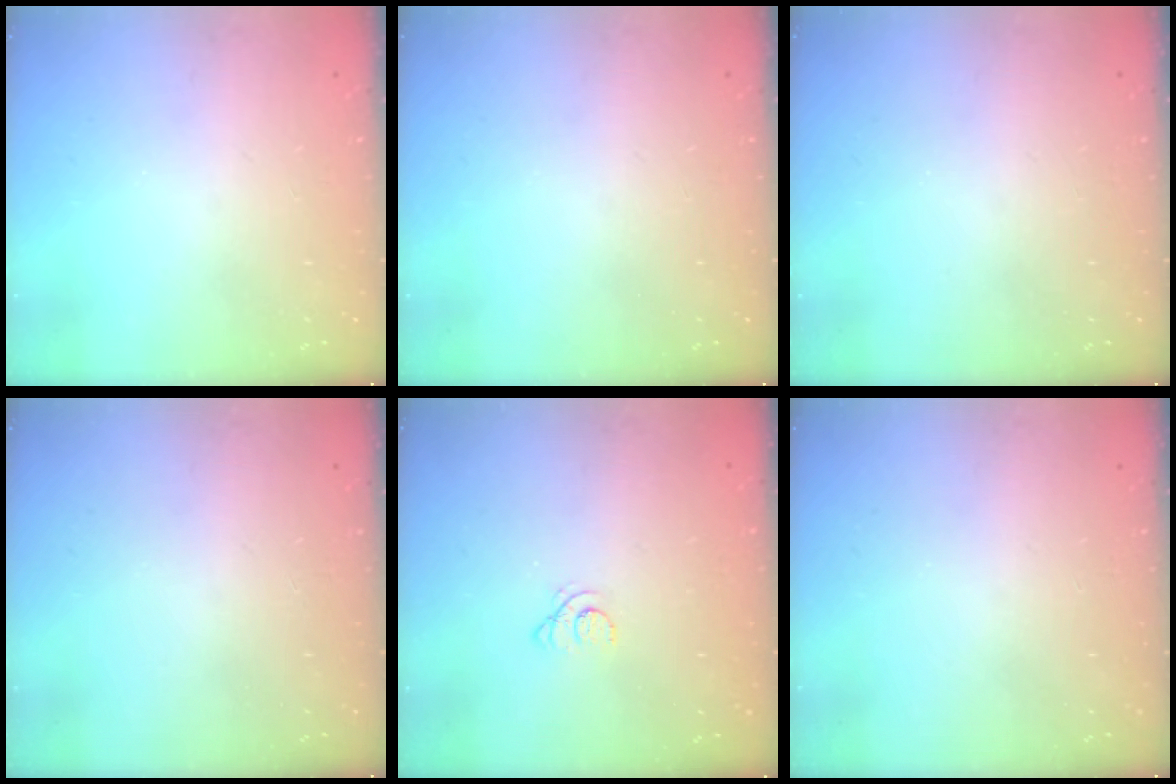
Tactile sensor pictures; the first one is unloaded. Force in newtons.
{"total": 0.0}
{"total": 0.0}
{"total": 0.0}
{"total": 1.6, "press": 1.6, "slide": 0.2}
{"total": 0.0}